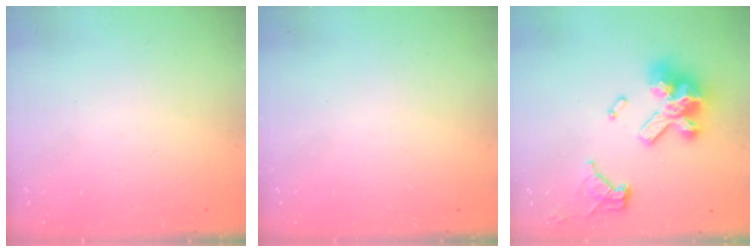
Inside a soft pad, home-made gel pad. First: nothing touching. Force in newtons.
{"total": 0.0}
{"total": 14.5, "press": 13.9, "slide": 4.0}